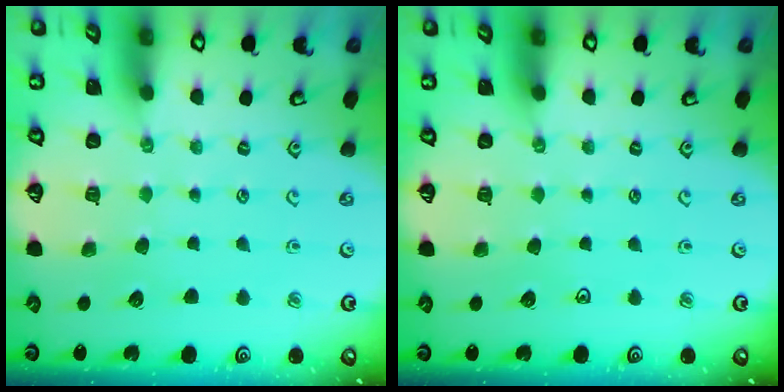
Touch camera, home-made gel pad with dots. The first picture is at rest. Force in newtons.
{"total": 0.0}